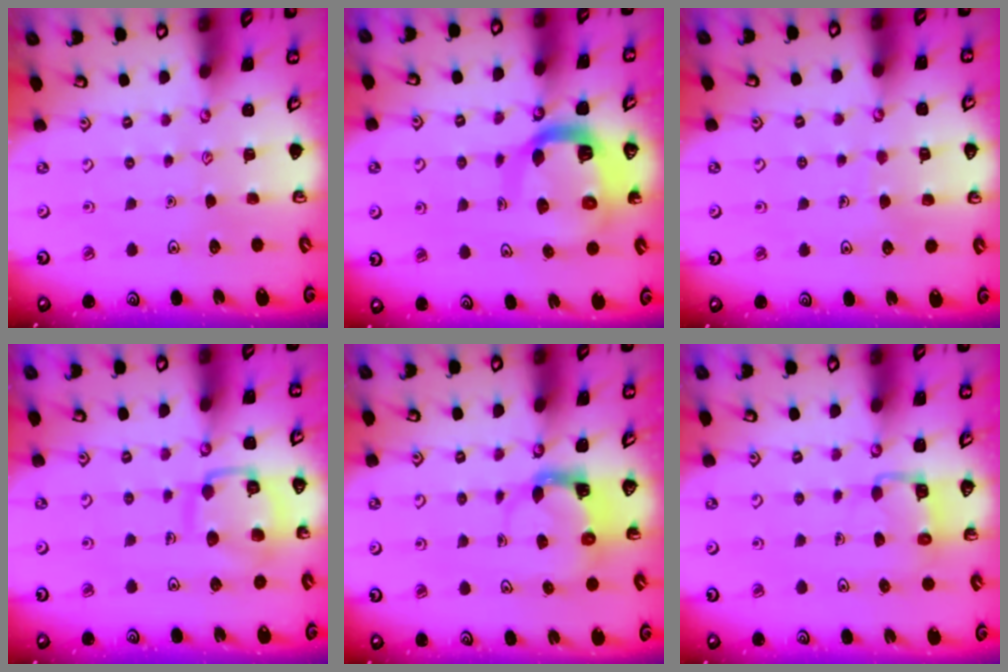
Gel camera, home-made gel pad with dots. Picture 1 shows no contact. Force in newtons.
{"total": 12.5, "press": 12.4, "slide": 1.5}
{"total": 4.6, "press": 4.6, "slide": 0.4}
{"total": 12.2, "press": 12.2, "slide": 0.9}
{"total": 3.9, "press": 3.9, "slide": 0.7}
{"total": 3.9, "press": 3.9, "slide": 0.2}